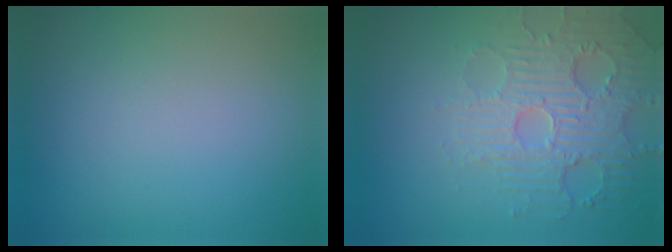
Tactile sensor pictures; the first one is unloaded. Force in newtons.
{"total": 5.0, "press": 4.1, "slide": 2.9}